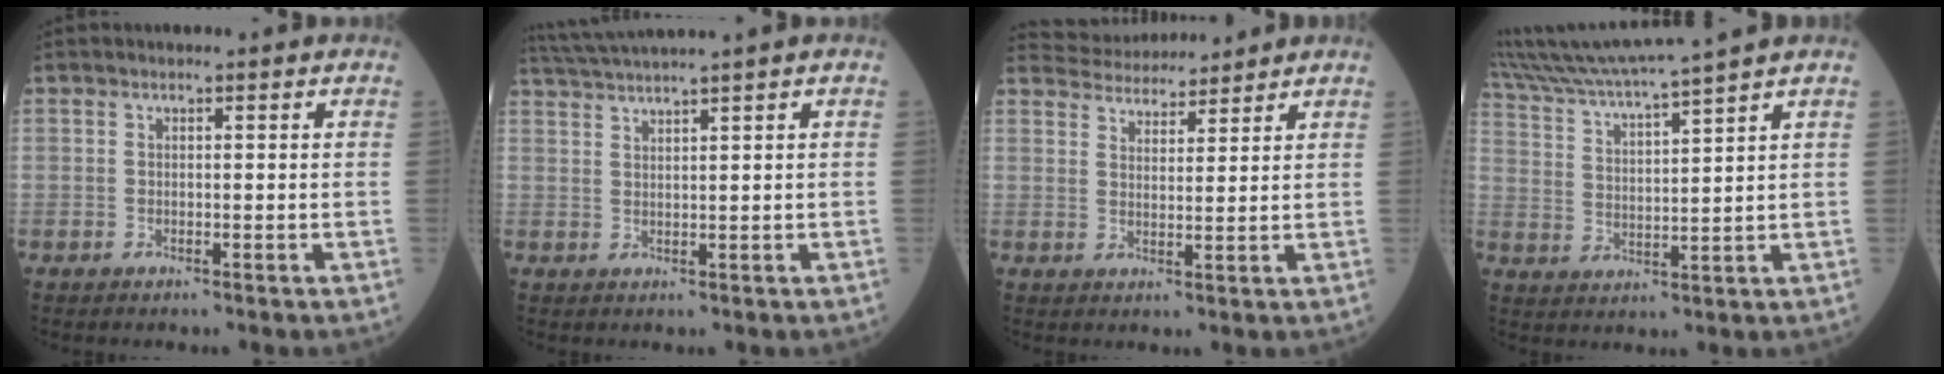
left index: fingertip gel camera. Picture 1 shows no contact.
{"total": 5.5, "force": [4.7, -1.8, 2.3], "torque": [-0.047, 0.015, 0.091]}
{"total": 7.7, "force": [7.5, 1.1, 1.0], "torque": [-0.024, 0.024, 0.119]}
{"total": 11.8, "force": [10.4, -2.3, 5.1], "torque": [-0.101, 0.007, 0.180]}